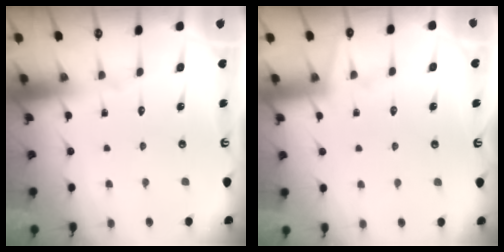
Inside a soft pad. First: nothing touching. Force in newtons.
{"total": 1.6, "press": 1.5, "slide": 0.4}